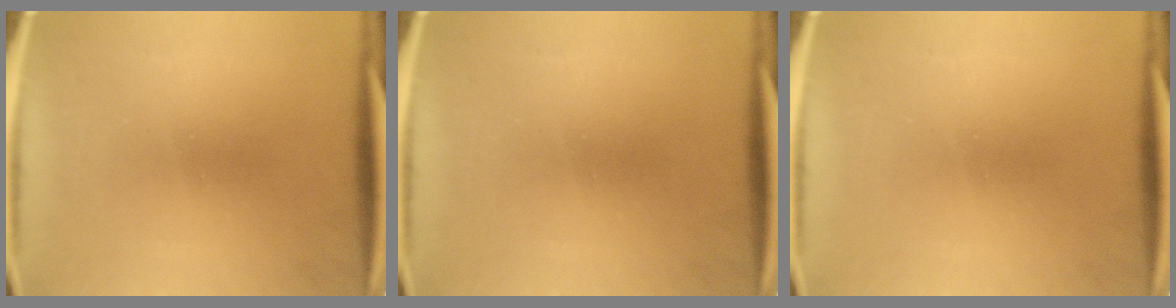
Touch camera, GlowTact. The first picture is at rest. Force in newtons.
{"total": 0.0}
{"total": 0.0}